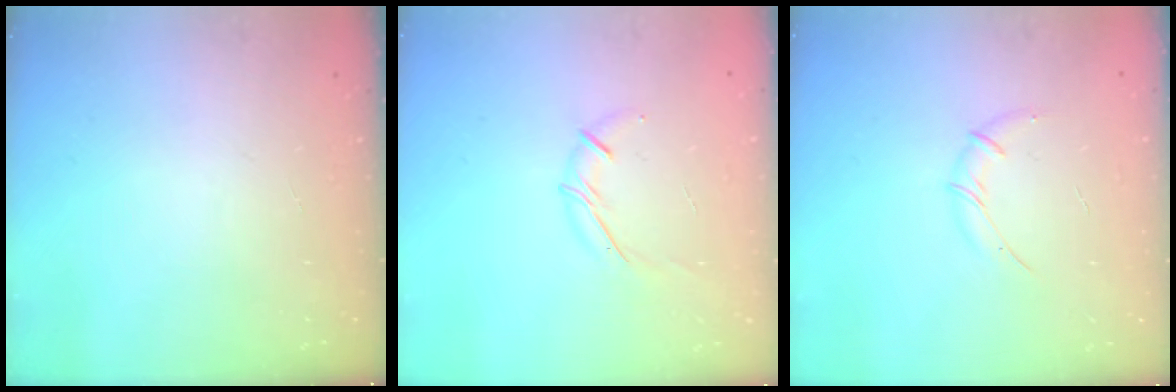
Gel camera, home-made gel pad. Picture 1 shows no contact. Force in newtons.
{"total": 6.7, "press": 6.6, "slide": 1.4}
{"total": 5.6, "press": 5.4, "slide": 1.5}